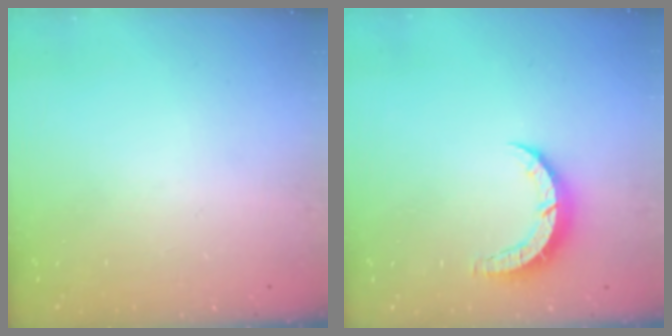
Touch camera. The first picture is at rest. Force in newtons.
{"total": 6.0, "press": 6.0, "slide": 0.4}